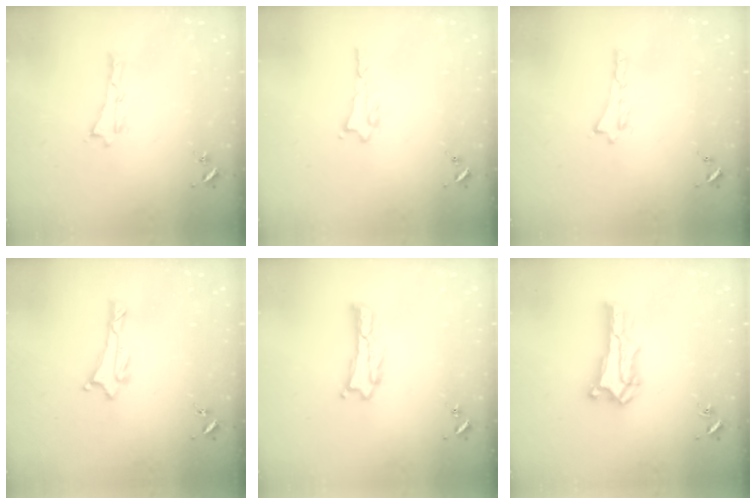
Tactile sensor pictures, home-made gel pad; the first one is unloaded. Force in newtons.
{"total": 1.0, "press": 1.0, "slide": 0.1}
{"total": 0.0}
{"total": 1.0, "press": 1.0, "slide": 0.2}
{"total": 0.6, "press": 0.5, "slide": 0.2}
{"total": 1.5, "press": 1.5, "slide": 0.2}